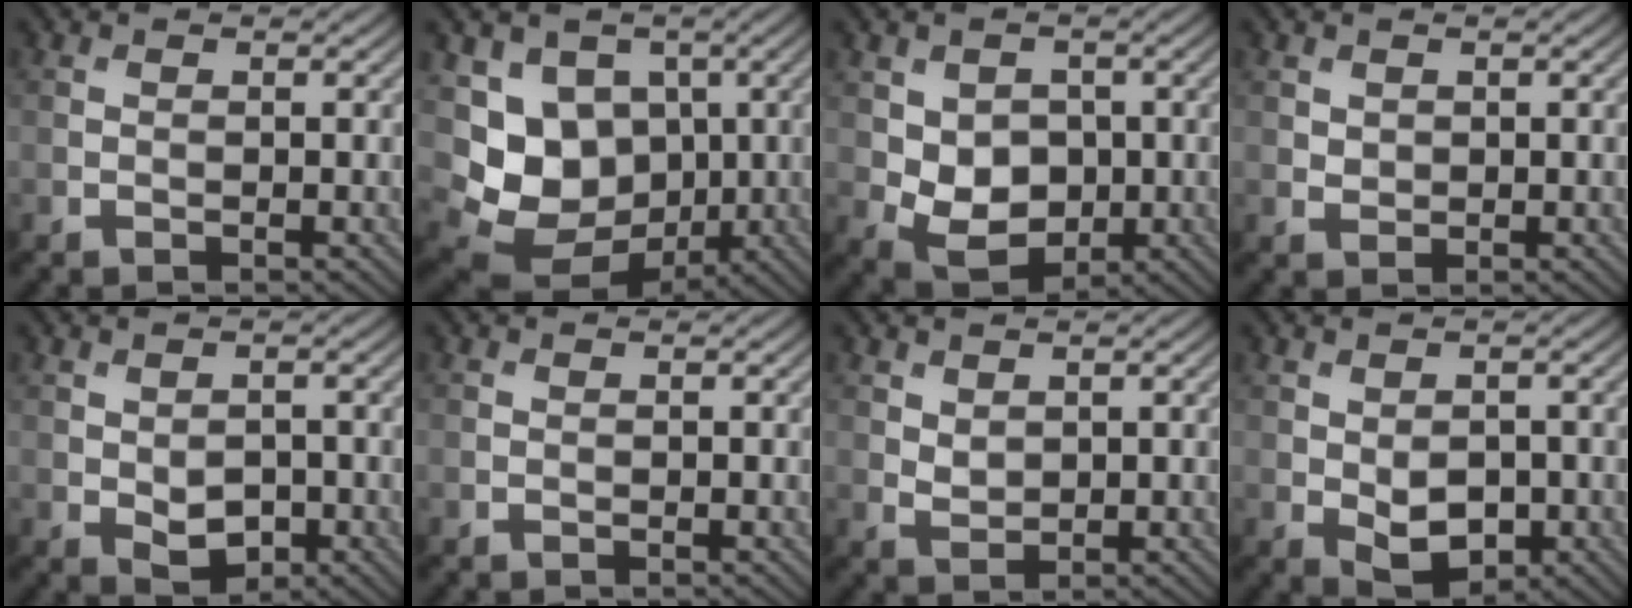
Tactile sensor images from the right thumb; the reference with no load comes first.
{"total": 10.5, "force": [-0.4, 8.7, 5.9], "torque": [-0.124, -0.028, -0.008]}
{"total": 6.1, "force": [-0.1, 4.8, 3.7], "torque": [-0.083, -0.014, -0.001]}
{"total": 1.1, "force": [0.6, 0.9, 0.3], "torque": [-0.010, -0.003, 0.016]}
{"total": 3.7, "force": [-0.9, 2.3, 2.7], "torque": [-0.049, -0.010, -0.010]}
{"total": 0.0}
{"total": 1.8, "force": [1.2, 1.1, 0.9], "torque": [-0.023, -0.004, 0.028]}
{"total": 4.8, "force": [-1.0, 3.0, 3.6], "torque": [-0.066, -0.011, -0.011]}